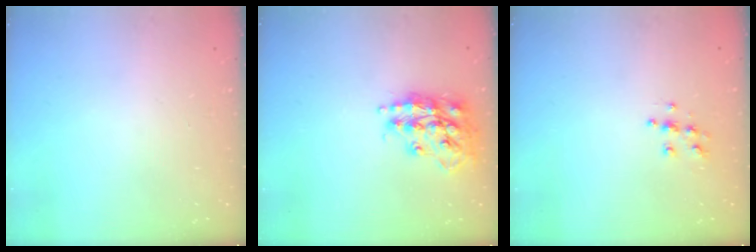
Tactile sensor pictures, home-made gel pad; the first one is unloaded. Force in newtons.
{"total": 18.7, "press": 18.6, "slide": 1.6}
{"total": 6.4, "press": 6.4, "slide": 0.3}